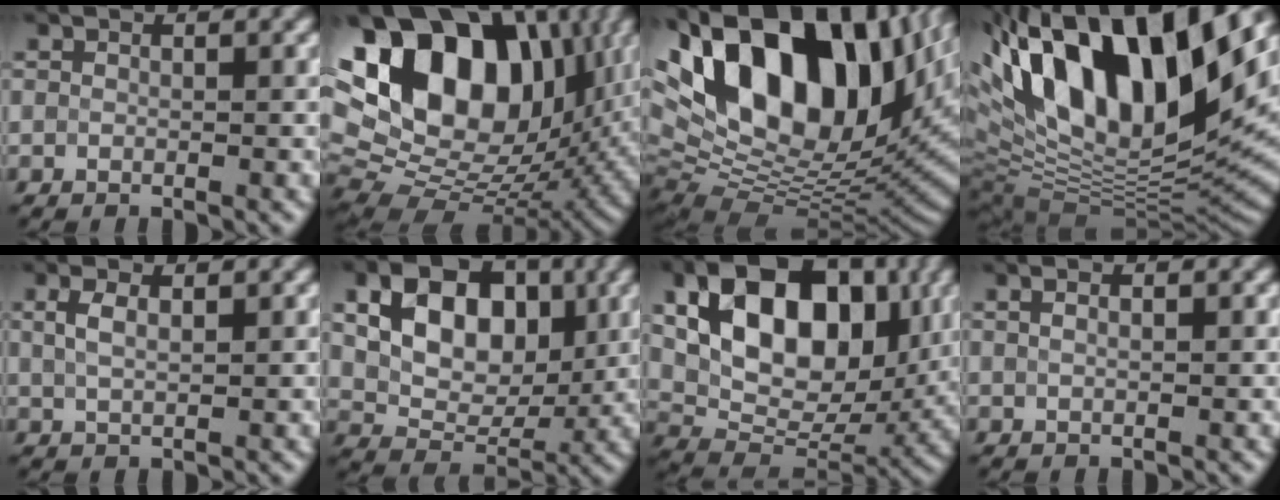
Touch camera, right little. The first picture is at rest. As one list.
[{"total": 20.9, "force": [7.8, 13.5, 13.9], "torque": [-0.252, 0.043, 0.150]}, {"total": 20.7, "force": [7.6, 11.1, 15.7], "torque": [-0.297, 0.044, 0.141]}, {"total": 19.0, "force": [8.4, 7.3, 15.4], "torque": [-0.283, 0.042, 0.146]}, {"total": 2.0, "force": [1.1, 0.6, 1.5], "torque": [-0.040, 0.009, 0.026]}, {"total": 8.8, "force": [2.7, 5.8, 6.0], "torque": [-0.111, 0.001, 0.046]}, {"total": 13.3, "force": [4.2, 8.4, 9.4], "torque": [-0.149, 0.001, 0.079]}, {"total": 0.9, "force": [0.7, 0.0, 0.7], "torque": [-0.018, 0.003, 0.015]}]